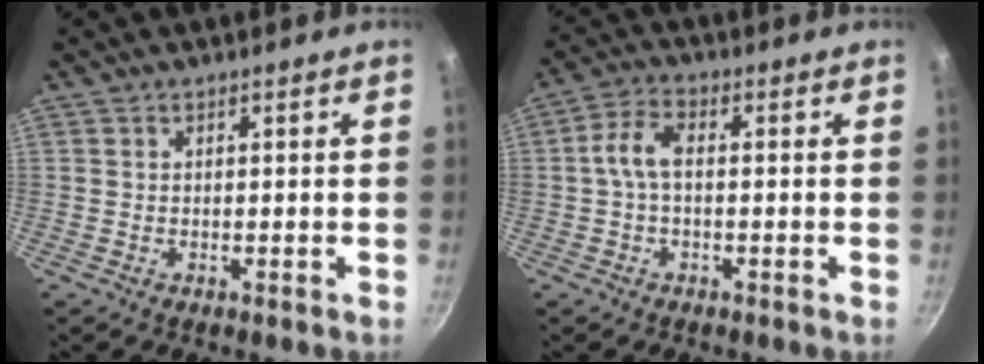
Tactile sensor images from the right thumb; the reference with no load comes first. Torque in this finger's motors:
{"motor_torque": [0.26, 0.24, 0.63, 0.68, 0.17]}